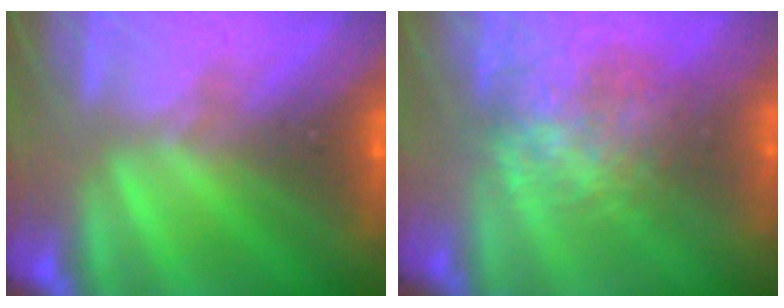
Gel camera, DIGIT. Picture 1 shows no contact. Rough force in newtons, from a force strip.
{"total": 7.7}